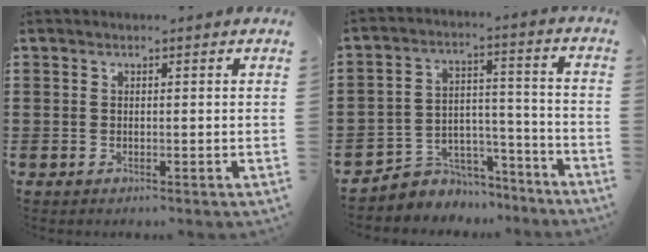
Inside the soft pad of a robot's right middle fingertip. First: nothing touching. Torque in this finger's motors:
{"motor_torque": [2.14, 0.00, 0.01, 0.02]}